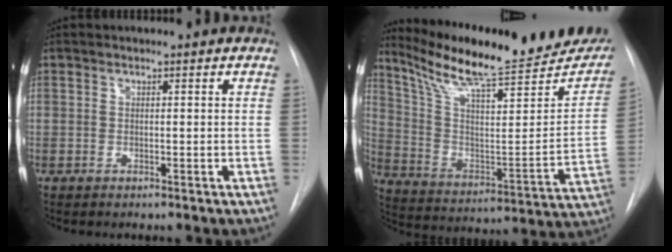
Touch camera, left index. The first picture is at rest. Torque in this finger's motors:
{"motor_torque": [-0.29, -0.58, 0.14, 0.07]}